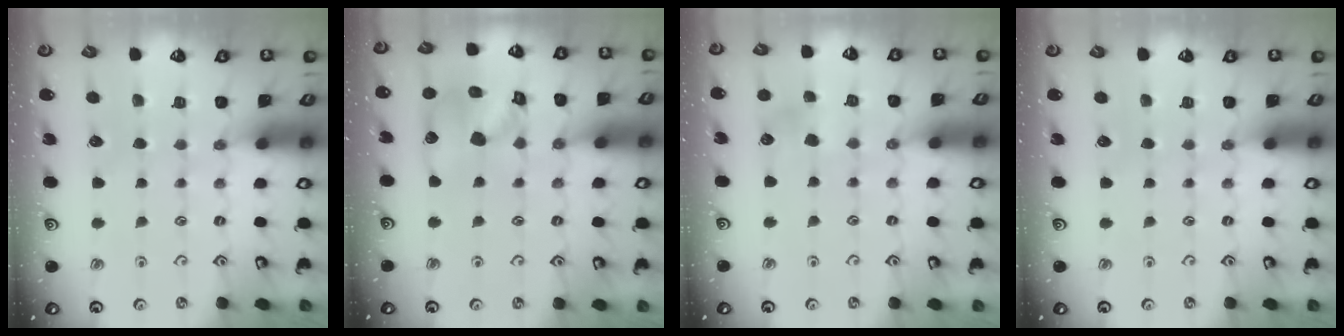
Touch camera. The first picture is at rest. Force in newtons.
{"total": 13.3, "press": 13.1, "slide": 1.9}
{"total": 4.2, "press": 4.2, "slide": 0.3}
{"total": 0.0}